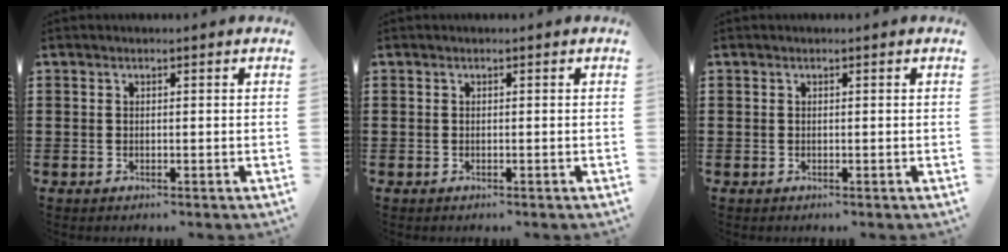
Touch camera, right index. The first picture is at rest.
{"total": 0.0}
{"total": 0.0}